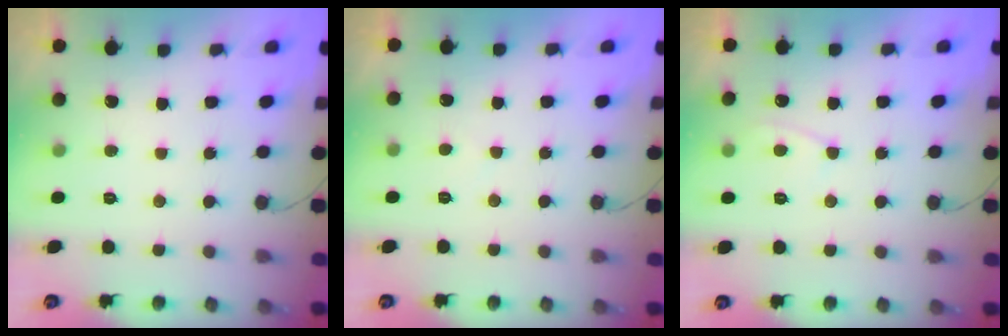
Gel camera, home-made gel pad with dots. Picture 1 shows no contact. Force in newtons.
{"total": 2.2, "press": 2.1, "slide": 0.4}
{"total": 4.2, "press": 4.1, "slide": 0.5}